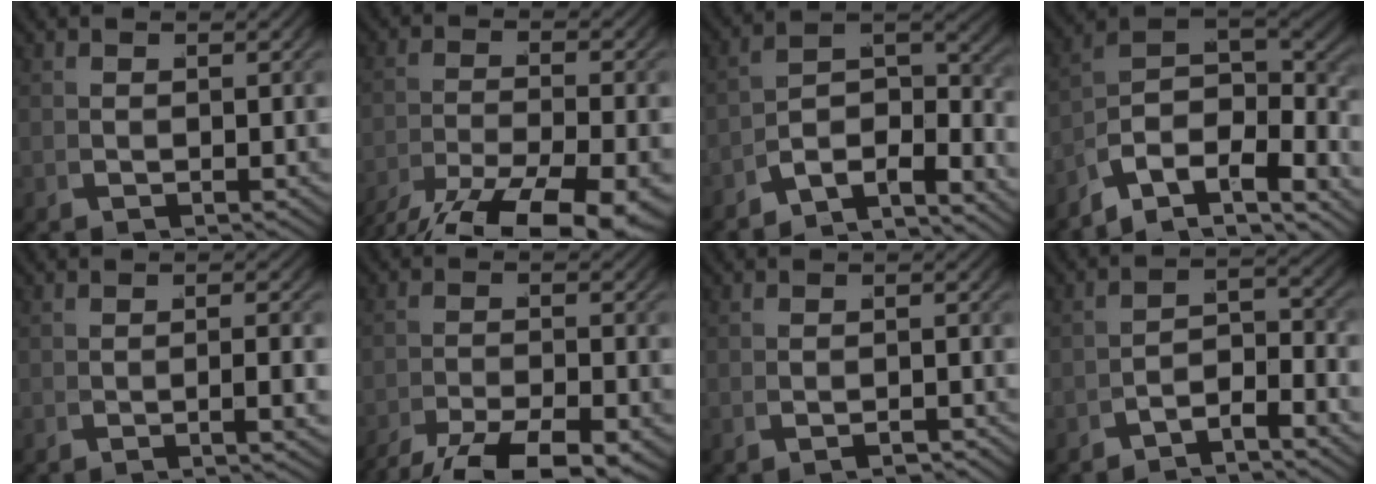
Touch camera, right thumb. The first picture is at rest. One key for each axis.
{"total": 9.9, "fx": -6.1, "fy": 4.0, "fz": 6.6, "tx": -0.116, "ty": -0.033, "tz": -0.082}
{"total": 7.9, "fx": -3.0, "fy": 4.7, "fz": 5.7, "tx": -0.103, "ty": -0.022, "tz": -0.055}
{"total": 13.3, "fx": -3.0, "fy": 9.2, "fz": 9.1, "tx": -0.204, "ty": -0.047, "tz": -0.034}
{"total": 1.7, "fx": -0.7, "fy": -0.8, "fz": 1.3, "tx": -0.019, "ty": 0.011, "tz": -0.019}
{"total": 6.9, "fx": -5.1, "fy": 2.4, "fz": 4.1, "tx": -0.065, "ty": -0.015, "tz": -0.081}
{"total": 1.5, "fx": -1.5, "fy": -0.3, "fz": 0.0, "tx": -0.001, "ty": 0.001, "tz": -0.030}
{"total": 3.7, "fx": -2.5, "fy": 1.3, "fz": 2.4, "tx": -0.029, "ty": 0.001, "tz": -0.054}